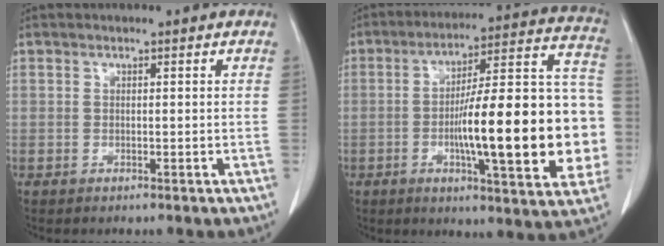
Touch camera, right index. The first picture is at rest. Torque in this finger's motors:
{"motor_torque": [2.14, 0.00, 0.74, 0.21]}